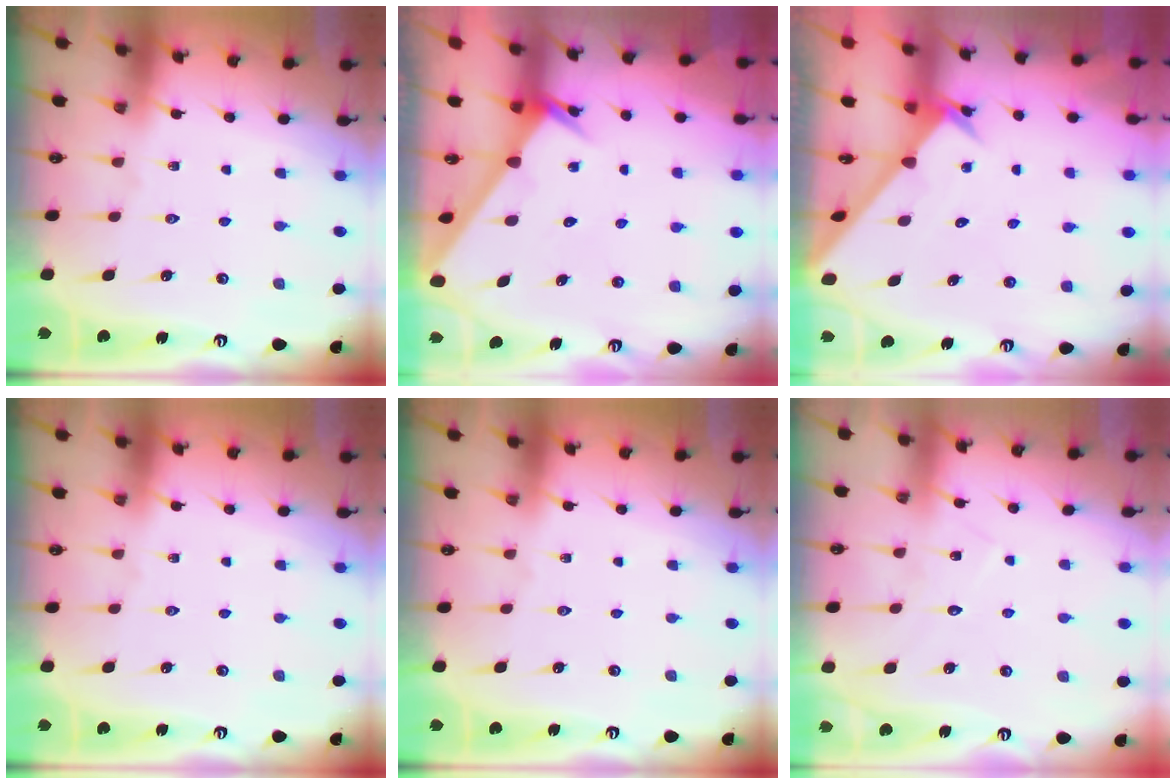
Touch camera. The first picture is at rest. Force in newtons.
{"total": 2.5, "press": 2.5, "slide": 0.1}
{"total": 2.6, "press": 2.6, "slide": 0.2}
{"total": 0.0}
{"total": 0.0}
{"total": 6.8, "press": 6.8, "slide": 0.4}